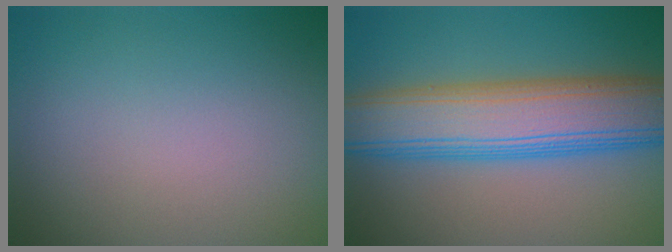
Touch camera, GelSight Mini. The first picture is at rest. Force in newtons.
{"total": 9.4, "press": 9.4, "slide": 0.3}